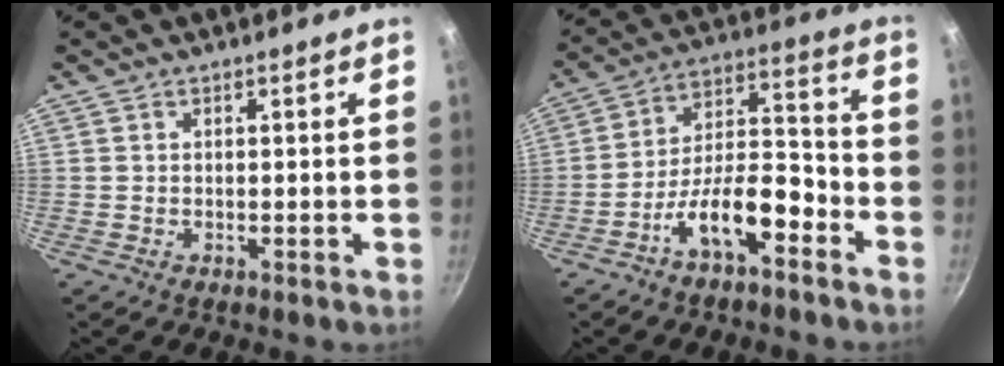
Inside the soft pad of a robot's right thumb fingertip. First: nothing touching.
{"total": 12.7, "force": [-7.1, 5.0, 9.3], "torque": [-0.135, 0.068, -0.128]}